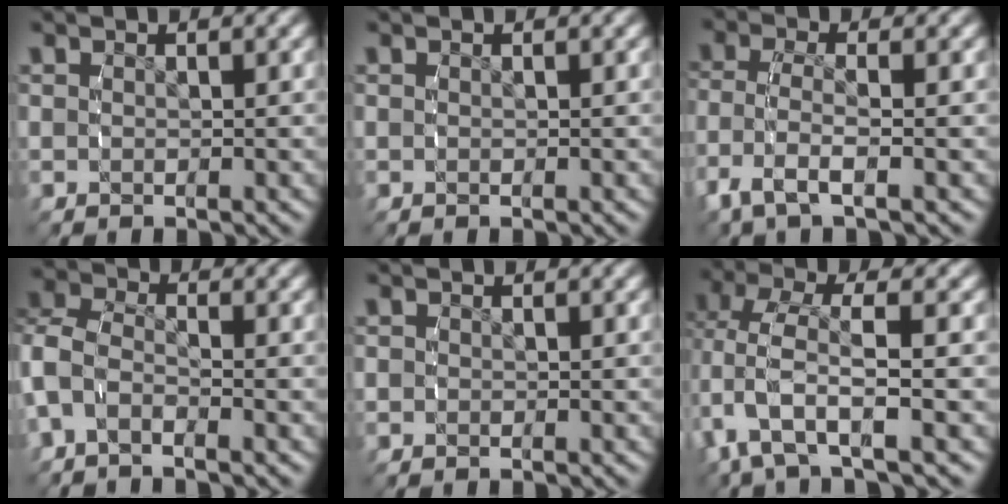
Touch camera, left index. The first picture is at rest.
{"total": 0.0}
{"total": 3.0, "force": [-1.5, 1.0, 2.4], "torque": [-0.084, -0.022, -0.019]}
{"total": 4.9, "force": [-1.2, 4.2, 2.3], "torque": [-0.071, -0.009, -0.032]}
{"total": 0.7, "force": [-0.3, 0.6, 0.0], "torque": [-0.002, 0.000, -0.007]}
{"total": 3.5, "force": [-0.5, 1.1, 3.2], "torque": [-0.108, -0.014, -0.005]}